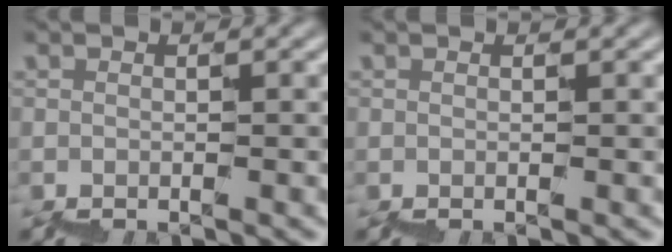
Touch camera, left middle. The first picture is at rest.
{"total": 0.0}